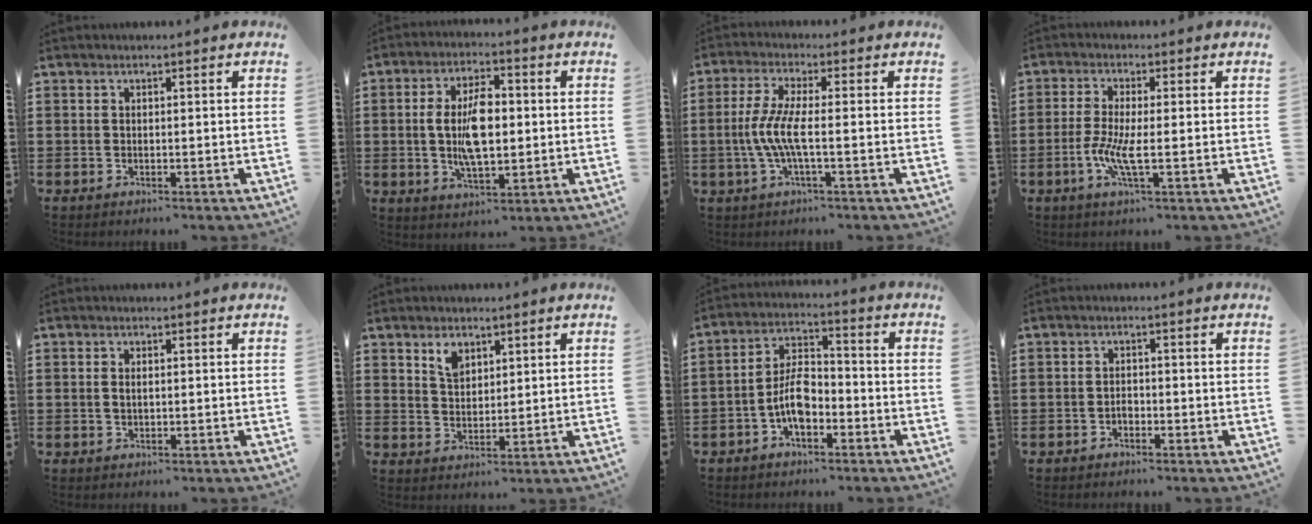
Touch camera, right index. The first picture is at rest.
{"total": 8.8, "force": [0.1, 4.1, 7.8], "torque": [-0.157, 0.003, -0.005]}
{"total": 6.2, "force": [-1.3, 1.0, 5.9], "torque": [-0.148, -0.018, -0.037]}
{"total": 5.5, "force": [-1.3, 1.1, 5.2], "torque": [-0.110, -0.008, -0.029]}
{"total": 1.3, "force": [0.1, 0.6, 1.1], "torque": [-0.023, 0.005, 0.001]}
{"total": 3.7, "force": [2.5, 2.2, 1.7], "torque": [-0.032, 0.003, 0.044]}
{"total": 6.4, "force": [-2.5, 3.2, 5.0], "torque": [-0.111, 0.007, -0.053]}
{"total": 1.2, "force": [-0.6, 0.8, 0.6], "torque": [-0.013, -0.001, -0.012]}